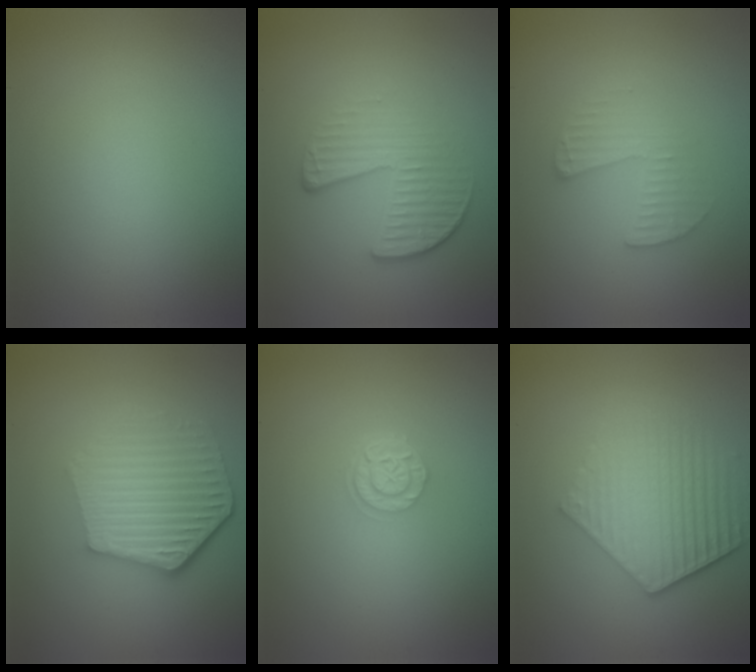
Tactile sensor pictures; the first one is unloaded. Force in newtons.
{"total": 4.2, "press": 2.9, "slide": 3.0}
{"total": 2.3, "press": 2.3, "slide": 0.3}
{"total": 6.1, "press": 4.6, "slide": 4.0}
{"total": 2.3, "press": 1.9, "slide": 1.4}
{"total": 5.9, "press": 4.4, "slide": 4.0}